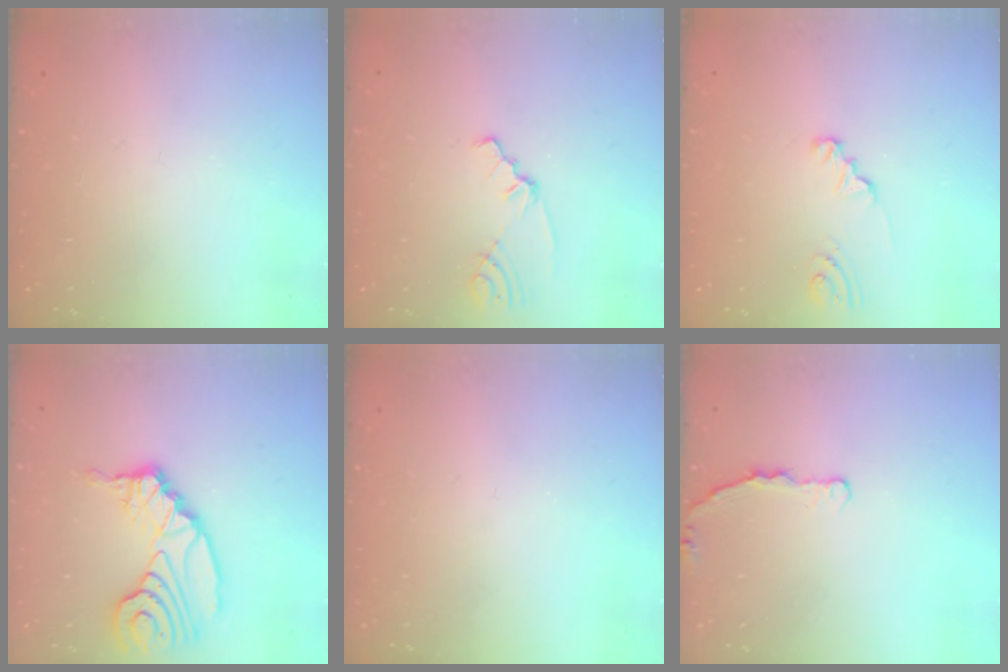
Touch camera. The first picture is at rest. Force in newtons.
{"total": 2.1, "press": 2.1, "slide": 0.3}
{"total": 1.9, "press": 1.9, "slide": 0.2}
{"total": 13.7, "press": 13.6, "slide": 1.6}
{"total": 0.0}
{"total": 2.9, "press": 2.9, "slide": 0.4}